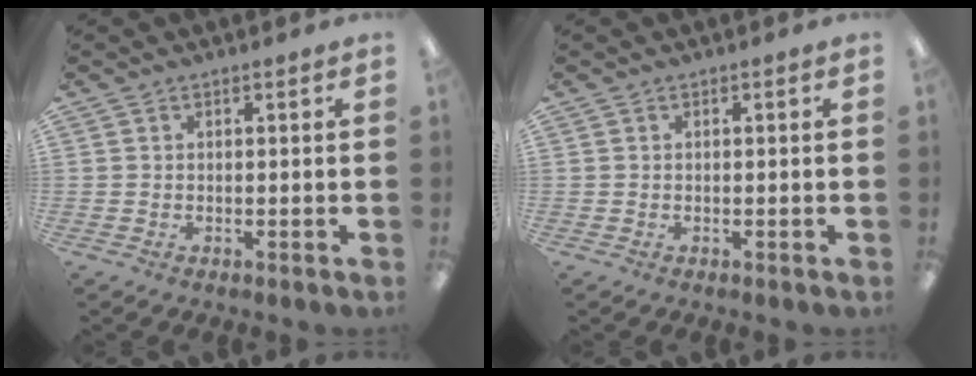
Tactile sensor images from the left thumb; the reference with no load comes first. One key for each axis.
{"total": 0.0}